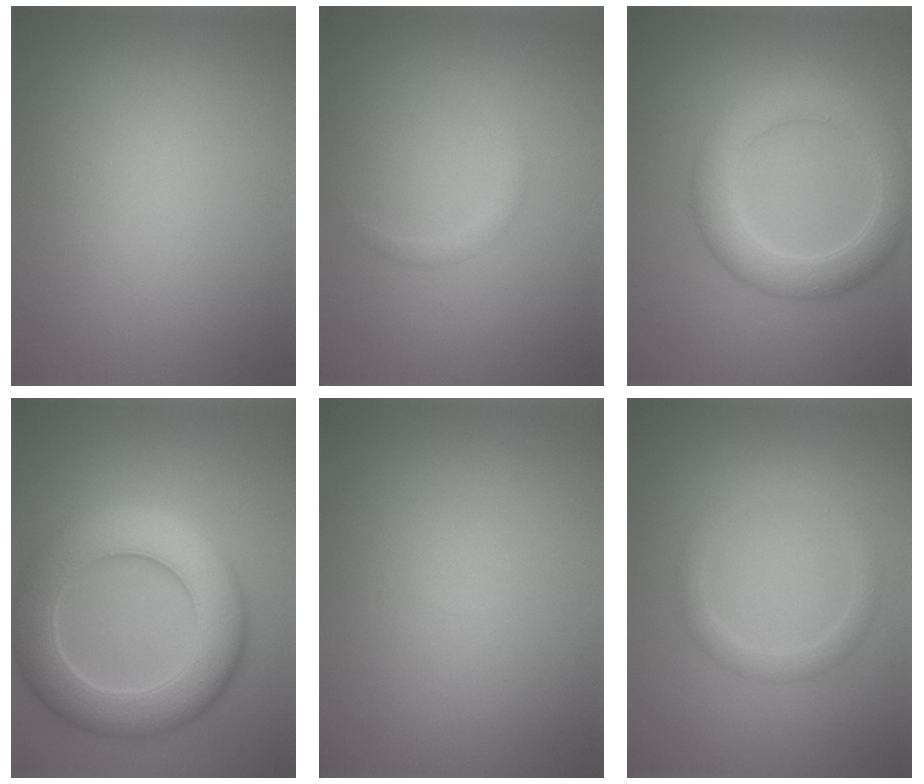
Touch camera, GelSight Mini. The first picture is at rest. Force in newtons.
{"total": 0.9, "press": 0.9, "slide": 0.1}
{"total": 5.1, "press": 5.1, "slide": 0.2}
{"total": 9.1, "press": 9.1, "slide": 0.6}
{"total": 0.0}
{"total": 1.9, "press": 1.9, "slide": 0.1}